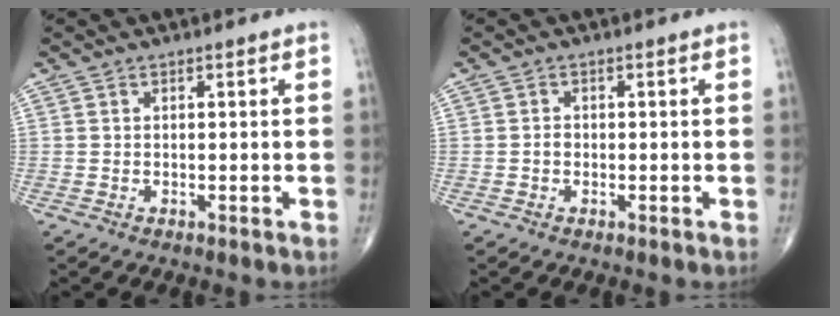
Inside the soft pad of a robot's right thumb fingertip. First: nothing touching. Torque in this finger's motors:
{"motor_torque": [0.21, 0.19, 0.31, -0.10, -0.01]}